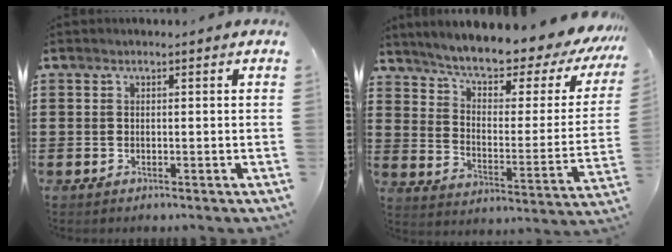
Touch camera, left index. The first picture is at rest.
{"total": 6.8, "force": [6.0, 0.8, 3.0], "torque": [-0.079, -0.048, 0.096]}